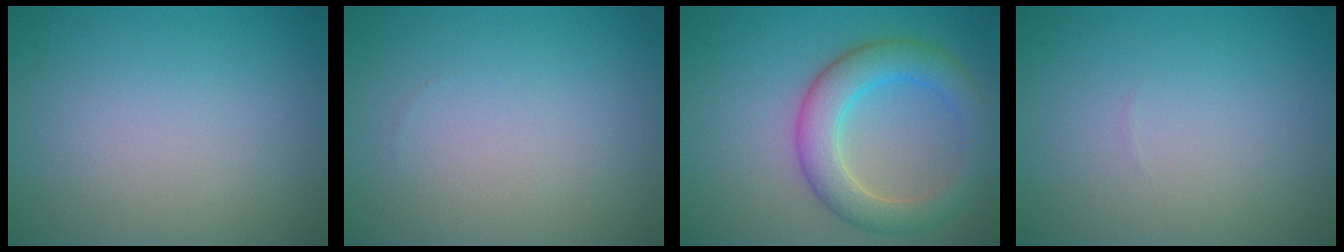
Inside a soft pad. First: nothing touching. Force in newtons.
{"total": 0.0}
{"total": 5.5, "press": 5.5, "slide": 0.2}
{"total": 0.0}